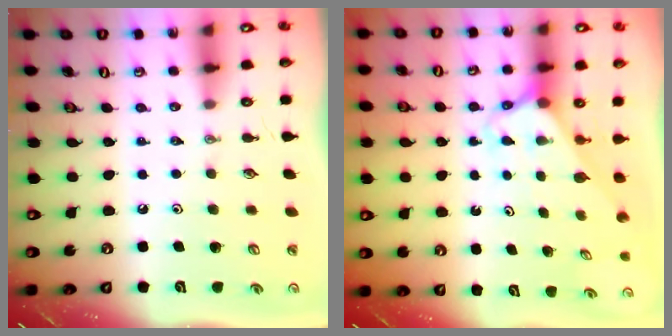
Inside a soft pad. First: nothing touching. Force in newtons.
{"total": 2.6, "press": 2.6, "slide": 0.2}